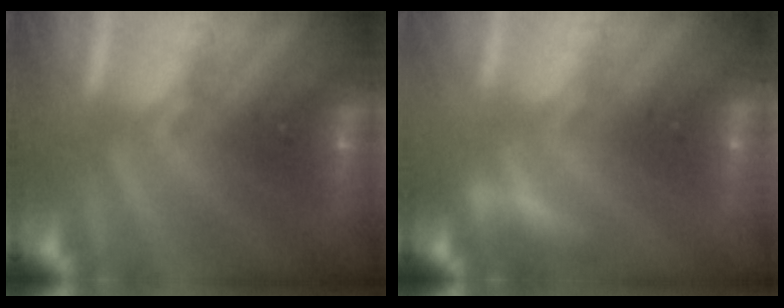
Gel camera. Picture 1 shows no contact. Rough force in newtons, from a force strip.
{"total": 2.8}